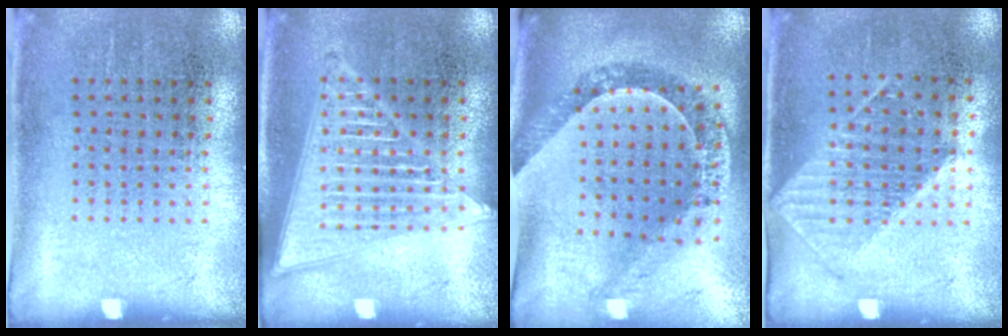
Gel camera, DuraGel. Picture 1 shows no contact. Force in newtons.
{"total": 2.7, "press": 2.7, "slide": 0.2}
{"total": 1.1, "press": 1.1, "slide": 0.3}
{"total": 0.9, "press": 0.9, "slide": 0.3}